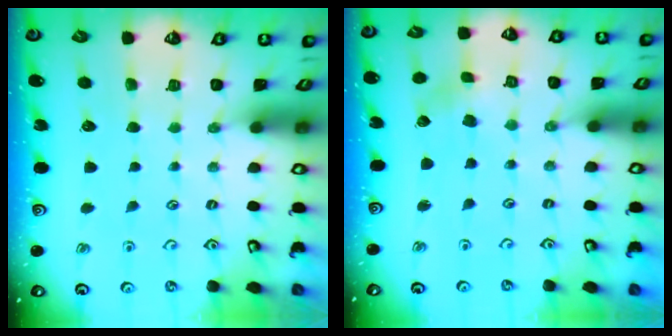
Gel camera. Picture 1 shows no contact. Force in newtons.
{"total": 2.3, "press": 2.3, "slide": 0.5}